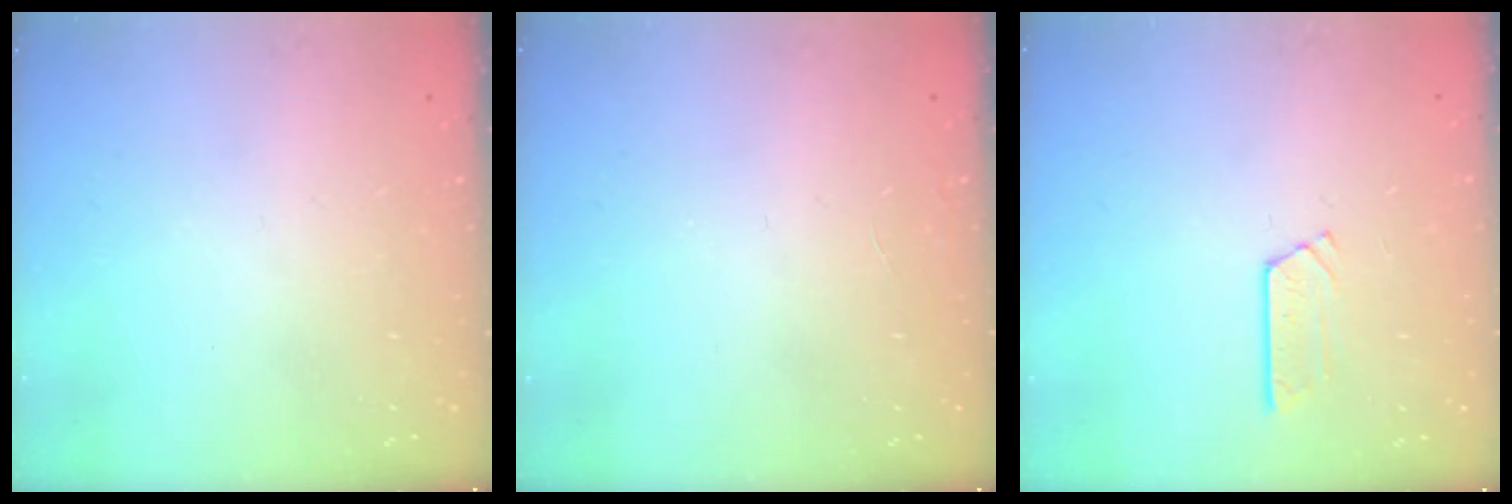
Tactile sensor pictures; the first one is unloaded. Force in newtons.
{"total": 0.0}
{"total": 3.8, "press": 3.7, "slide": 0.3}